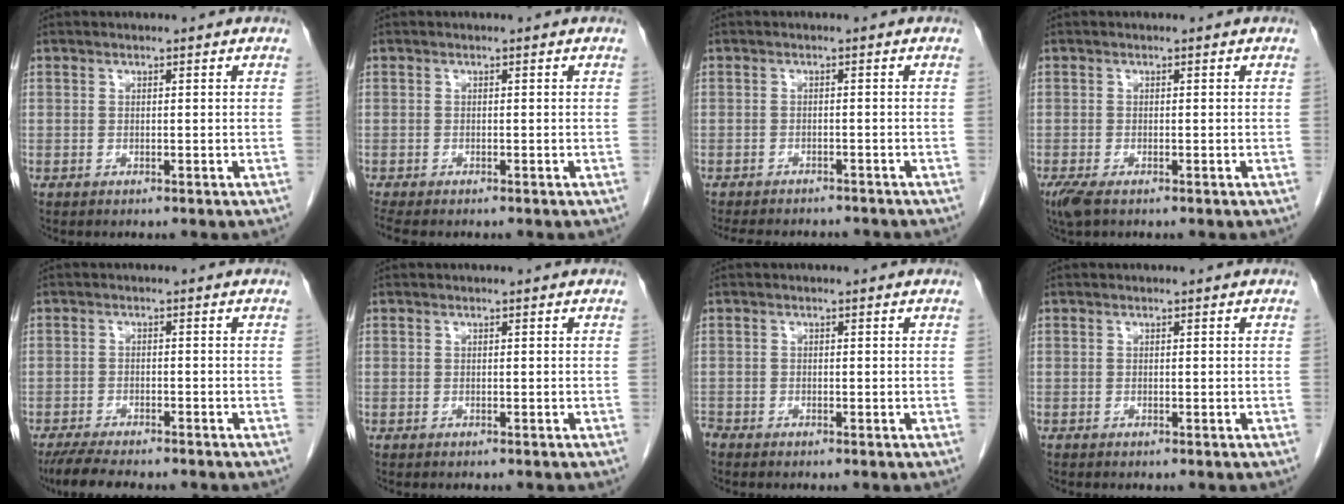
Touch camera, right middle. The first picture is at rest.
{"total": 2.4, "force": [-2.1, 0.4, 1.1], "torque": [-0.019, -0.008, -0.034]}
{"total": 9.8, "force": [-8.8, 2.9, 3.2], "torque": [-0.058, -0.002, -0.113]}
{"total": 2.8, "force": [-1.8, 0.9, 1.9], "torque": [-0.048, -0.010, -0.031]}
{"total": 8.0, "force": [-6.9, 1.4, 3.9], "torque": [-0.061, -0.017, -0.111]}
{"total": 1.6, "force": [-1.4, 0.2, 0.7], "torque": [-0.009, -0.002, -0.017]}
{"total": 1.1, "force": [-1.1, 0.1, 0.0], "torque": [-0.003, -0.004, -0.021]}
{"total": 0.0}